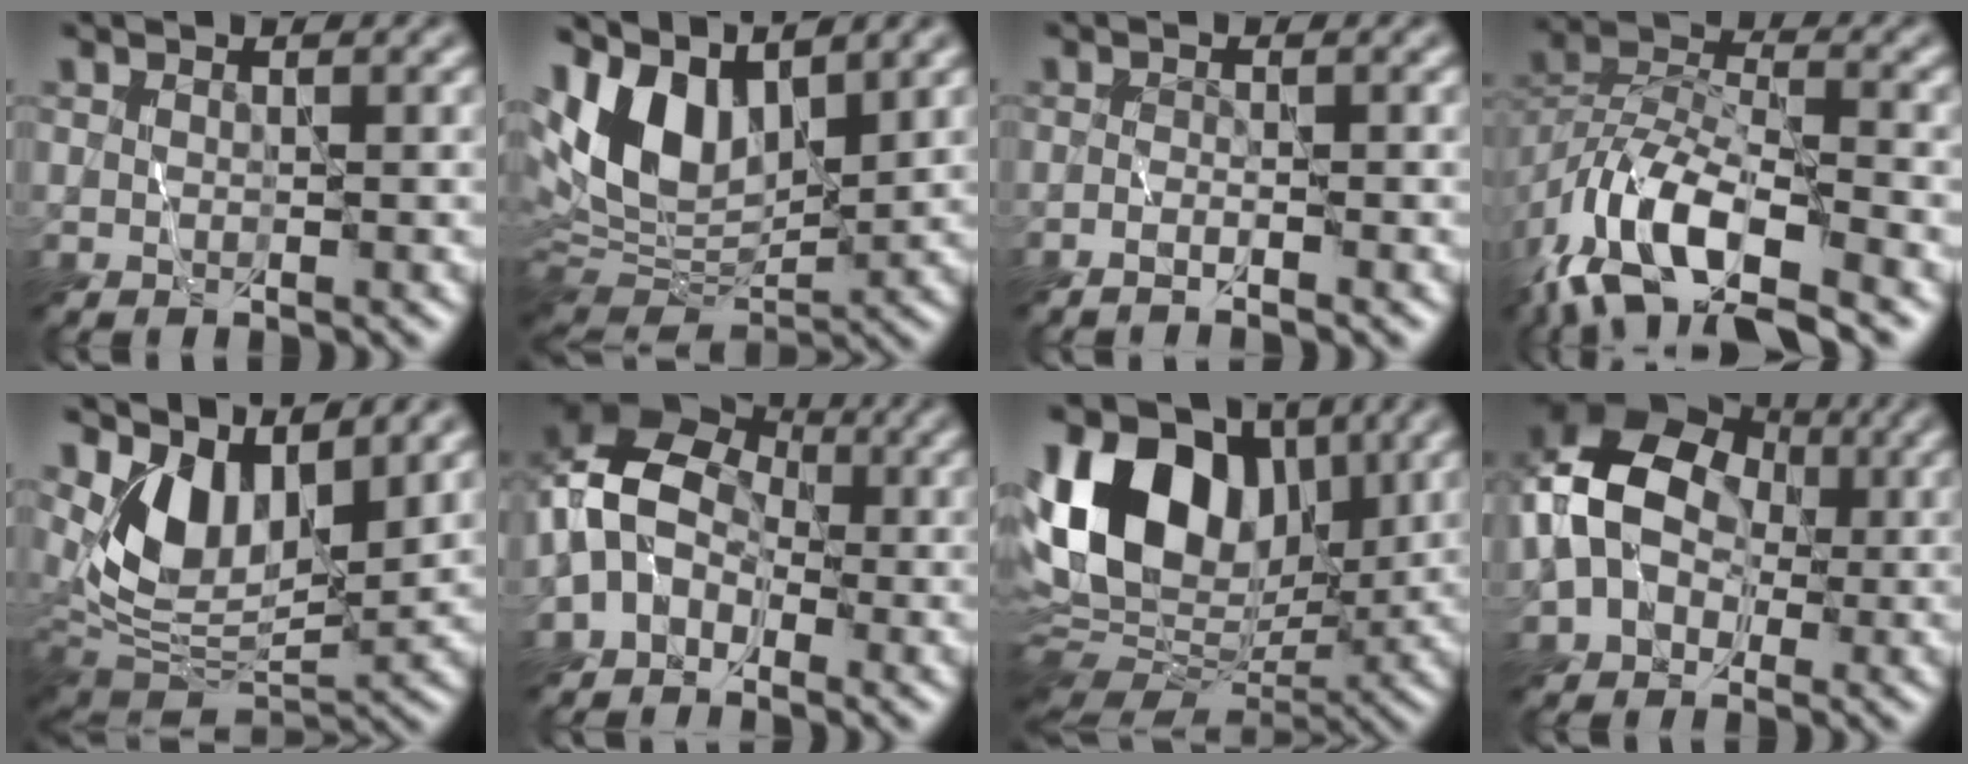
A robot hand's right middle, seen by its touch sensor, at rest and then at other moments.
{"total": 8.5, "force": [4.2, 4.7, 5.7], "torque": [-0.117, -0.005, 0.079]}
{"total": 1.2, "force": [-0.9, 0.1, 0.8], "torque": [-0.015, 0.000, -0.021]}
{"total": 12.0, "force": [-7.3, 5.1, 8.1], "torque": [-0.154, 0.000, -0.145]}
{"total": 6.7, "force": [3.1, 3.8, 4.5], "torque": [-0.088, -0.025, 0.064]}
{"total": 7.7, "force": [-1.2, 6.2, 4.5], "torque": [-0.074, 0.017, -0.043]}
{"total": 15.7, "force": [4.5, 10.4, 10.9], "torque": [-0.193, 0.032, 0.075]}
{"total": 12.1, "force": [1.1, 9.9, 7.0], "torque": [-0.151, 0.027, -0.010]}